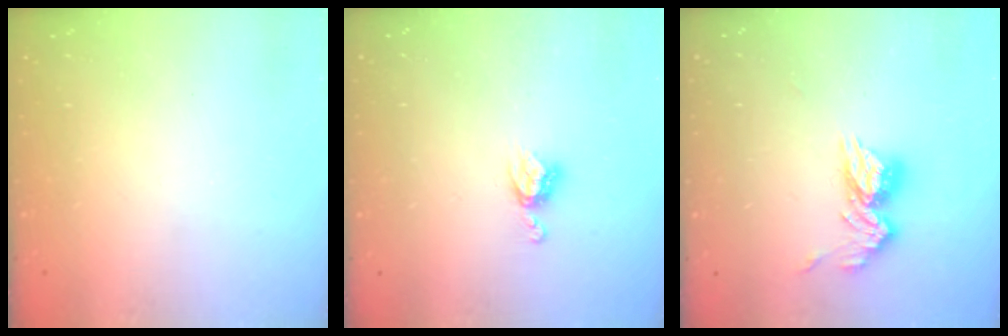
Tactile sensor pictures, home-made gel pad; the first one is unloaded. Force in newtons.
{"total": 5.7, "press": 5.7, "slide": 0.5}
{"total": 11.5, "press": 11.4, "slide": 1.1}